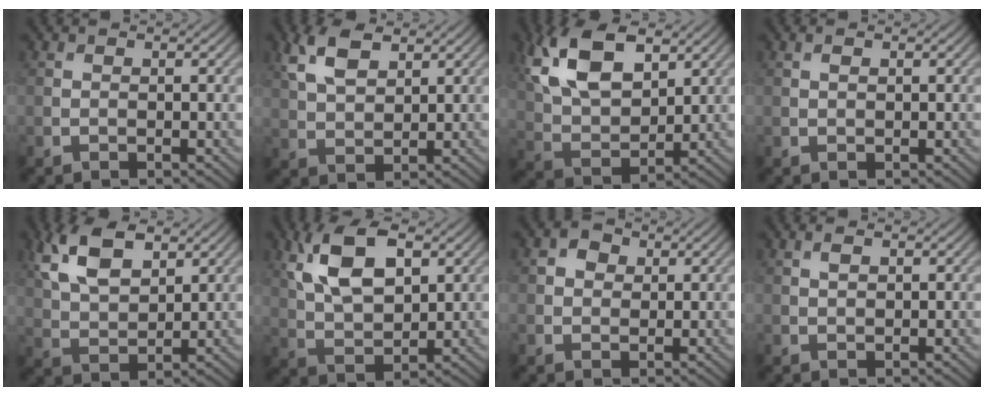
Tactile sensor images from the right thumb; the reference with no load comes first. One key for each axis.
{"total": 6.0, "fx": 3.2, "fy": 2.9, "fz": 4.1, "tx": -0.100, "ty": 0.006, "tz": 0.067}
{"total": 12.4, "fx": 5.7, "fy": 6.6, "fz": 8.9, "tx": -0.205, "ty": 0.012, "tz": 0.111}
{"total": 0.9, "fx": 0.4, "fy": 0.4, "fz": 0.7, "tx": -0.016, "ty": 0.001, "tz": 0.007}
{"total": 8.8, "fx": 4.3, "fy": 4.6, "fz": 6.2, "tx": -0.148, "ty": 0.008, "tz": 0.085}
{"total": 10.5, "fx": 4.1, "fy": 5.2, "fz": 8.1, "tx": -0.177, "ty": 0.009, "tz": 0.079}
{"total": 2.5, "fx": 0.8, "fy": 2.0, "fz": 1.2, "tx": -0.025, "ty": 0.003, "tz": 0.010}
{"total": 1.3, "fx": 0.6, "fy": 0.5, "fz": 1.0, "tx": -0.025, "ty": 0.001, "tz": 0.013}